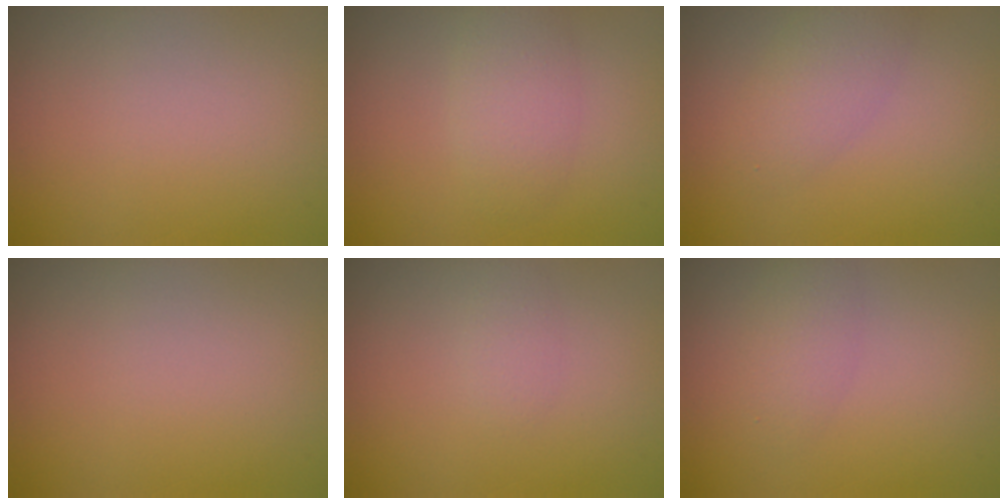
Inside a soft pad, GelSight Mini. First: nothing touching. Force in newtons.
{"total": 2.8, "press": 2.8, "slide": 0.1}
{"total": 2.7, "press": 2.7, "slide": 0.1}
{"total": 0.0}
{"total": 1.1, "press": 1.1, "slide": 0.0}
{"total": 2.0, "press": 2.0, "slide": 0.1}